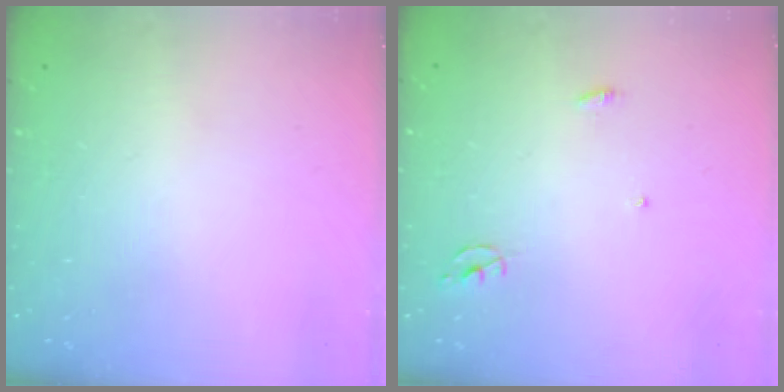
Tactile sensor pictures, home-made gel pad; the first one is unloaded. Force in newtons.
{"total": 2.3, "press": 2.3, "slide": 0.1}